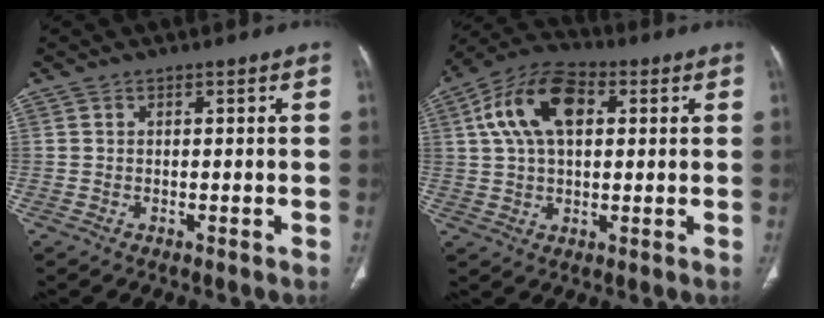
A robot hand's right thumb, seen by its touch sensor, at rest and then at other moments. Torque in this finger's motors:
{"motor_torque": [-0.36, 0.78, 1.19, 0.59, 0.15]}